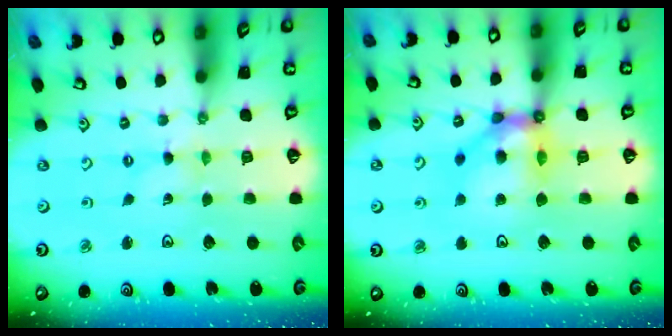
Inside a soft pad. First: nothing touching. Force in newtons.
{"total": 12.3, "press": 12.3, "slide": 1.2}